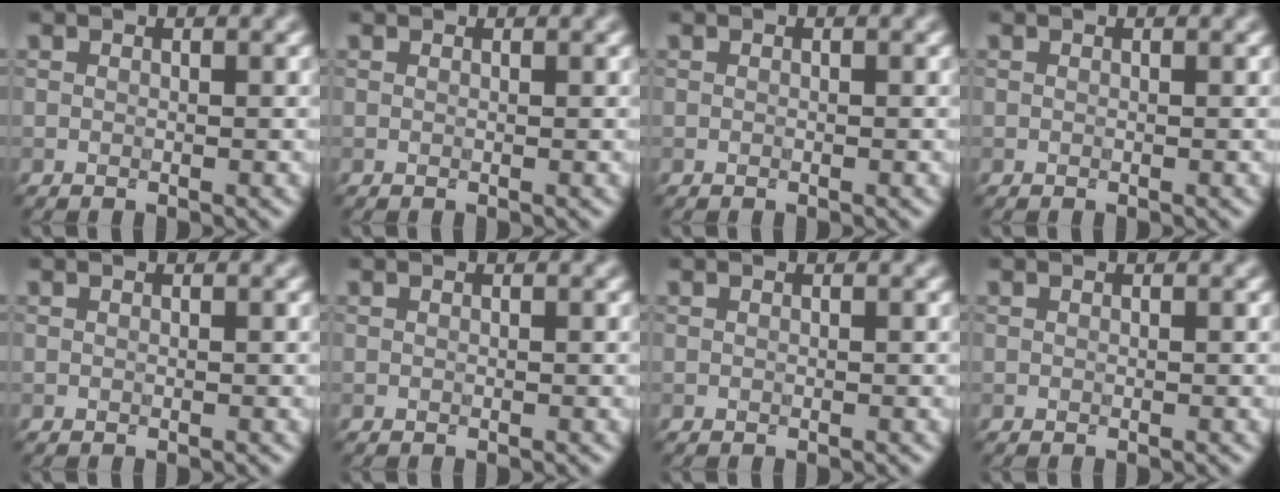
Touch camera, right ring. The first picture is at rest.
{"total": 0.5, "force": [0.5, 0.1, 0.0], "torque": [-0.003, -0.003, 0.003]}
{"total": 0.0}
{"total": 0.0}
{"total": 0.0}
{"total": 0.0}
{"total": 0.0}
{"total": 0.0}